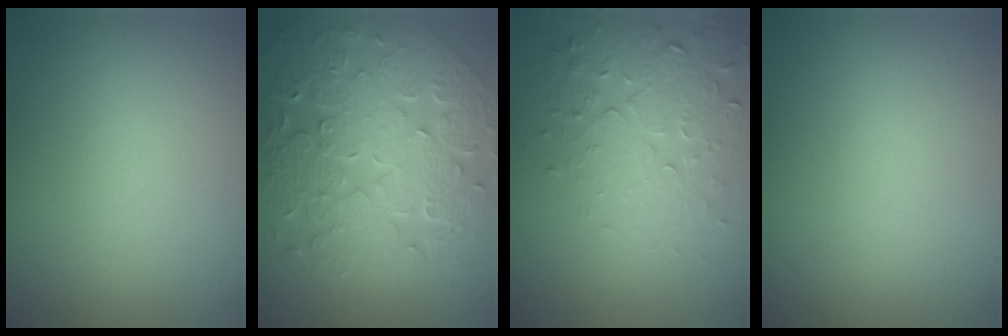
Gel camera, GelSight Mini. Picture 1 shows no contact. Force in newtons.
{"total": 9.8, "press": 7.0, "slide": 6.8}
{"total": 5.1, "press": 3.7, "slide": 3.4}
{"total": 0.0}